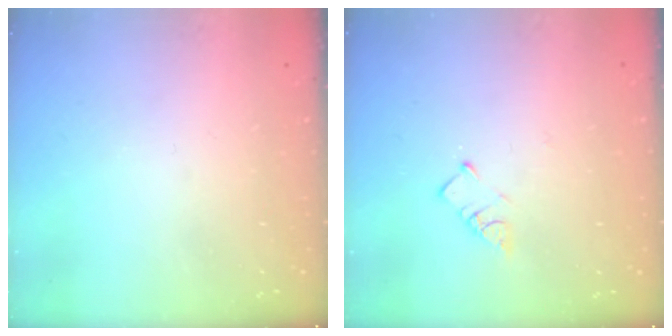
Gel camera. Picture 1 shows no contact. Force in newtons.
{"total": 2.9, "press": 2.9, "slide": 0.2}